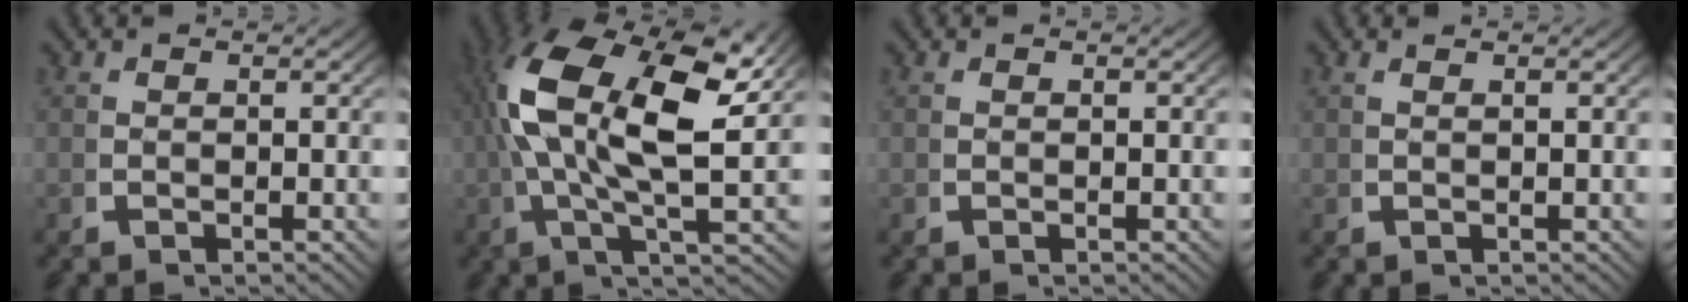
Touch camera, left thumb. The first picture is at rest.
{"total": 14.5, "force": [3.0, 6.8, 12.4], "torque": [-0.246, -0.010, 0.044]}
{"total": 0.0}
{"total": 0.7, "force": [0.4, -0.4, 0.3], "torque": [-0.008, 0.002, 0.012]}